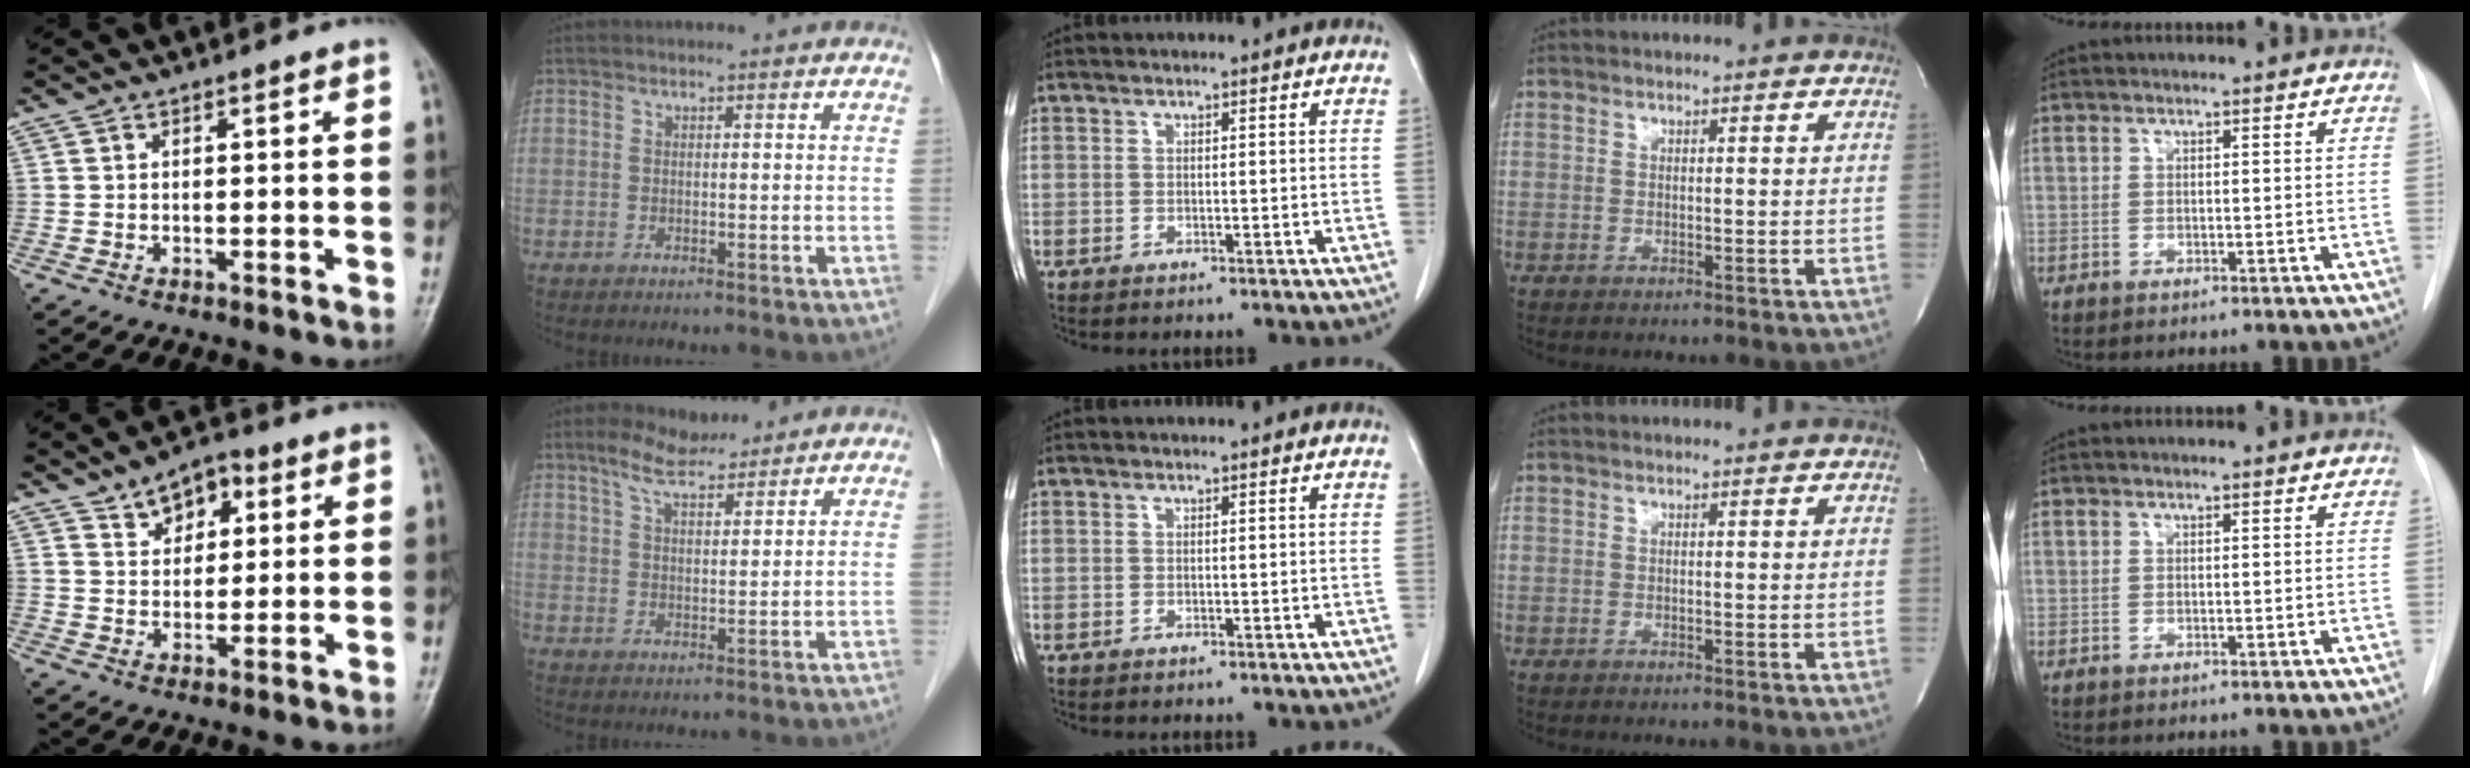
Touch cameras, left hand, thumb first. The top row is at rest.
{"thumb": {"total": 7.2, "force": [3.7, 4.6, 4.1], "torque": [-0.027, -0.012, 0.055]}, "index": {"total": 5.9, "force": [5.0, 1.3, 2.9], "torque": [-0.066, 0.017, 0.093]}}